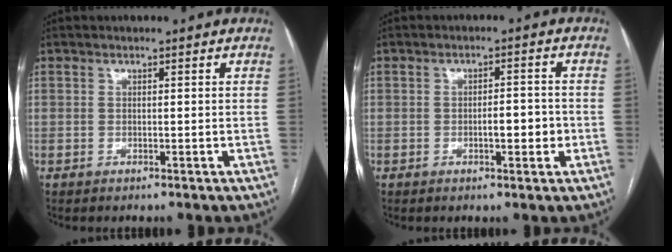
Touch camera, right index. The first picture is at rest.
{"total": 3.7, "force": [-1.0, 1.2, 3.4], "torque": [-0.051, 0.005, -0.012]}